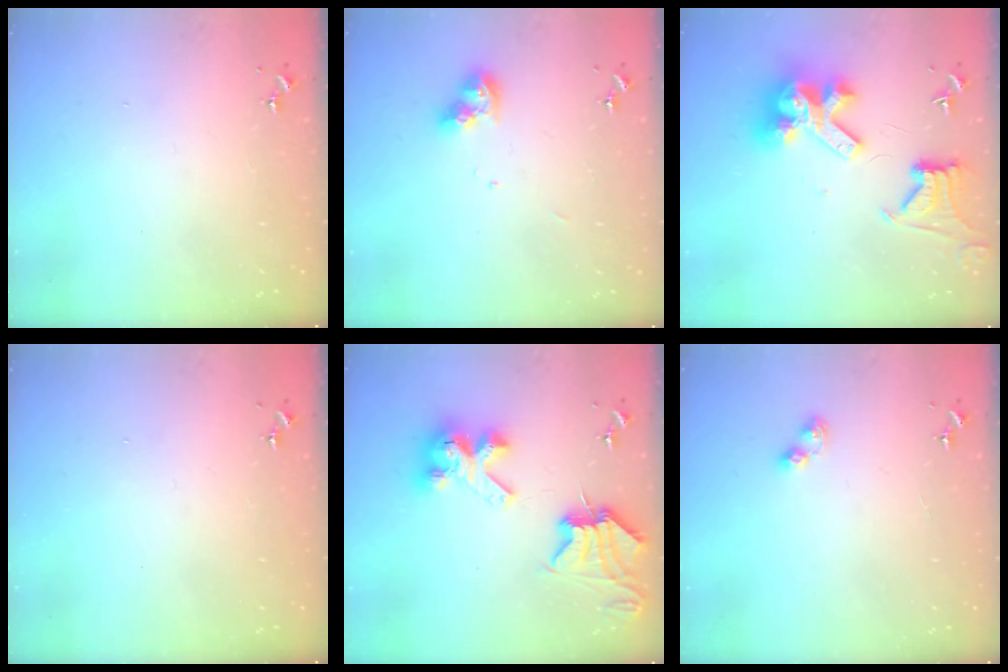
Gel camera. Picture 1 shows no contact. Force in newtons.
{"total": 9.7, "press": 9.6, "slide": 0.8}
{"total": 19.4, "press": 19.2, "slide": 2.4}
{"total": 0.0}
{"total": 11.1, "press": 11.1, "slide": 0.6}
{"total": 4.9, "press": 4.9, "slide": 0.5}